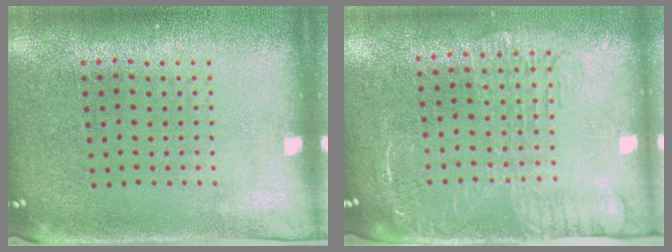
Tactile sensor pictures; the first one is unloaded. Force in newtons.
{"total": 1.9, "press": 1.6, "slide": 1.1}